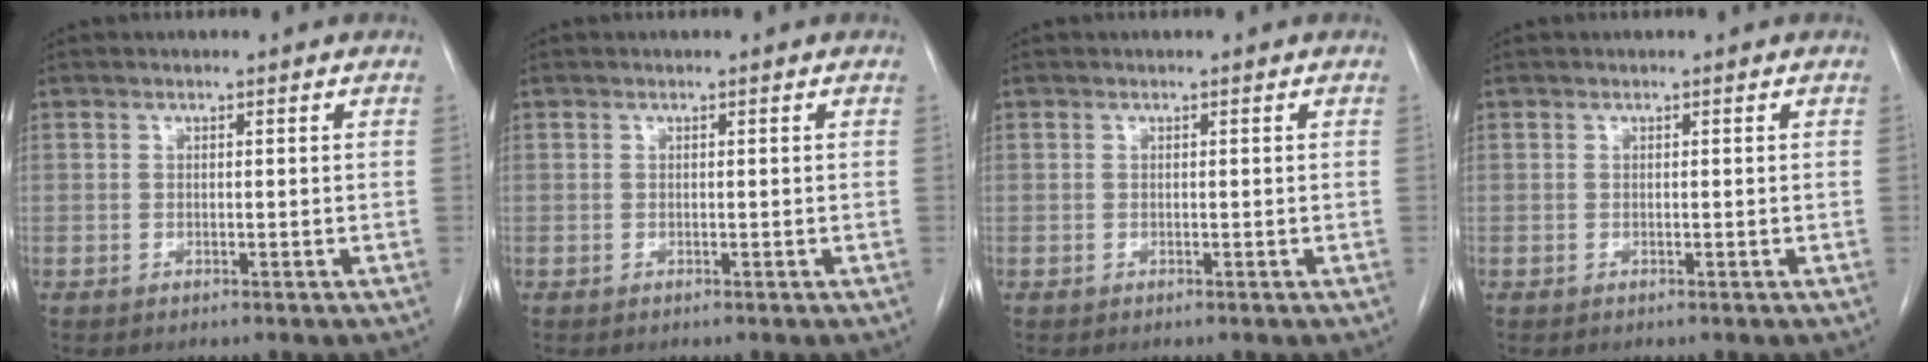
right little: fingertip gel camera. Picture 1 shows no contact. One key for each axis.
{"total": 0.0}
{"total": 0.0}
{"total": 0.0}